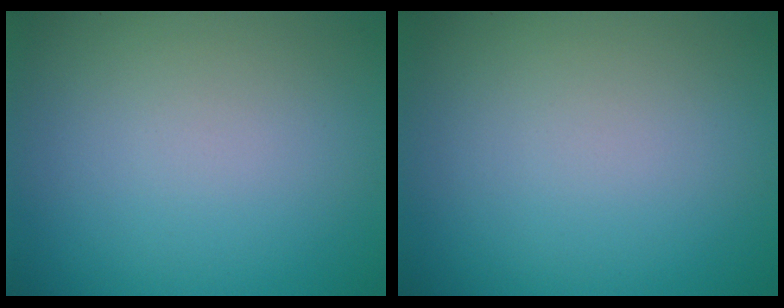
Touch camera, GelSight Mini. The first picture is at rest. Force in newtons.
{"total": 0.0}